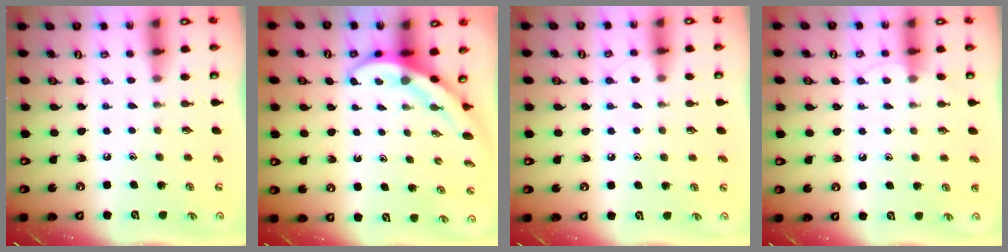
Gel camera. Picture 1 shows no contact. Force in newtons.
{"total": 3.9, "press": 3.9, "slide": 0.6}
{"total": 5.1, "press": 5.0, "slide": 0.7}
{"total": 3.9, "press": 3.9, "slide": 0.3}